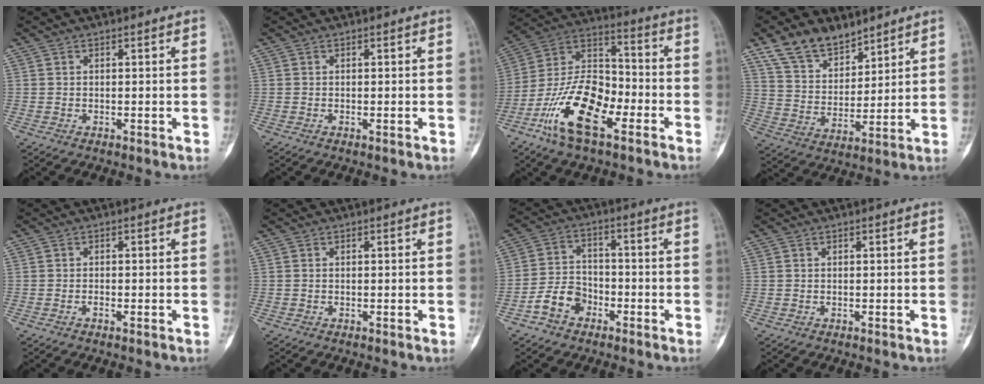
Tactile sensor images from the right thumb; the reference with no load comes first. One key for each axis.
{"total": 0.0}
{"total": 17.6, "fx": -8.1, "fy": 8.0, "fz": 13.5, "tx": -0.240, "ty": 0.054, "tz": -0.156}
{"total": 11.5, "fx": 8.5, "fy": 6.2, "fz": 4.6, "tx": -0.059, "ty": -0.045, "tz": 0.167}
{"total": 0.8, "fx": -0.5, "fy": 0.3, "fz": 0.5, "tx": -0.011, "ty": 0.004, "tz": -0.010}
{"total": 0.0}
{"total": 7.0, "fx": -3.7, "fy": 4.9, "fz": 3.2, "tx": -0.046, "ty": 0.033, "tz": -0.072}
{"total": 0.0}